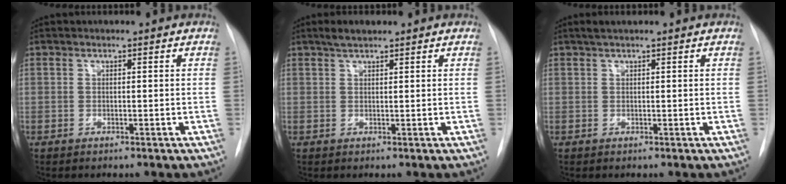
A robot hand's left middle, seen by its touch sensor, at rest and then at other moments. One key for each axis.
{"total": 2.4, "fx": 1.9, "fy": 0.6, "fz": 1.3, "tx": -0.030, "ty": 0.007, "tz": 0.033}
{"total": 1.3, "fx": 1.0, "fy": 0.0, "fz": 0.9, "tx": -0.020, "ty": 0.008, "tz": 0.019}